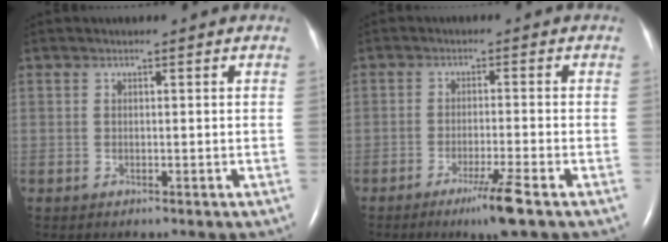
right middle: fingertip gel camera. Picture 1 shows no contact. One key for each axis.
{"total": 5.0, "fx": -3.2, "fy": -0.7, "fz": 3.8, "tx": -0.072, "ty": -0.014, "tz": -0.059}